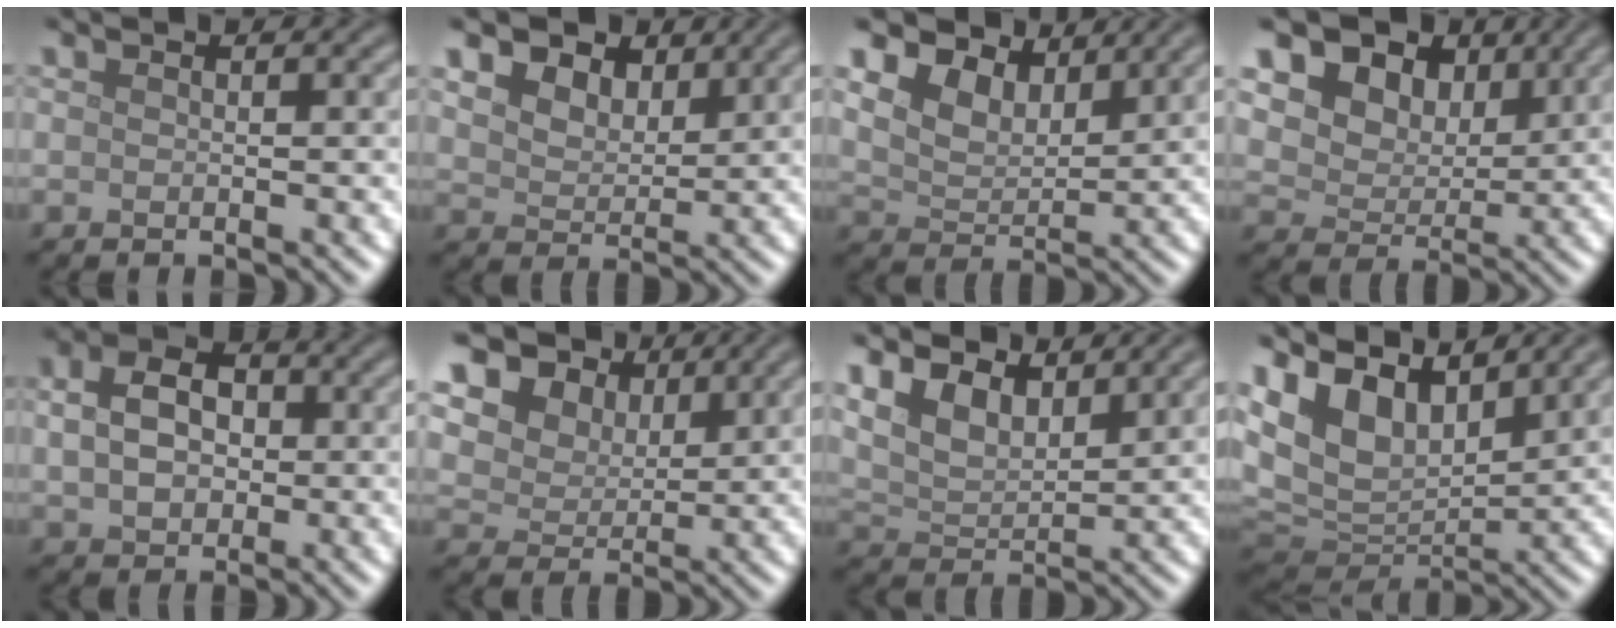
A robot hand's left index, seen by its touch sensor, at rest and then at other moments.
{"total": 7.8, "force": [4.9, 4.8, 3.7], "torque": [-0.089, 0.017, 0.075]}
{"total": 5.9, "force": [4.2, 3.0, 2.7], "torque": [-0.064, -0.002, 0.066]}
{"total": 12.7, "force": [6.7, 8.7, 6.3], "torque": [-0.116, 0.017, 0.118]}
{"total": 5.8, "force": [0.9, 4.2, 3.8], "torque": [-0.072, 0.015, -0.003]}
{"total": 11.4, "force": [6.5, 7.7, 5.3], "torque": [-0.114, 0.010, 0.114]}
{"total": 6.2, "force": [4.2, 2.9, 3.5], "torque": [-0.081, 0.008, 0.059]}
{"total": 10.8, "force": [5.8, 6.2, 6.7], "torque": [-0.158, 0.023, 0.101]}